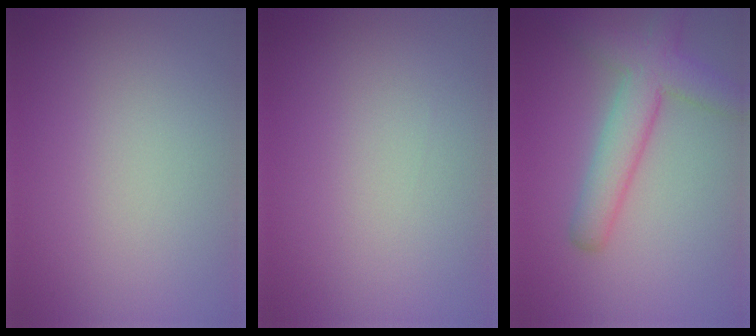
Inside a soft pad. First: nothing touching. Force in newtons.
{"total": 0.0}
{"total": 5.0, "press": 5.0, "slide": 0.2}